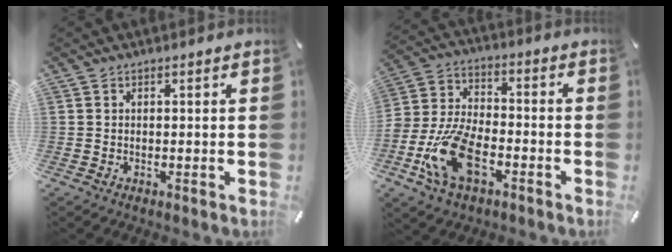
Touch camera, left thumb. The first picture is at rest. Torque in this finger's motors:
{"motor_torque": [1.87, 2.74, 0.62, -0.09, 0.52]}